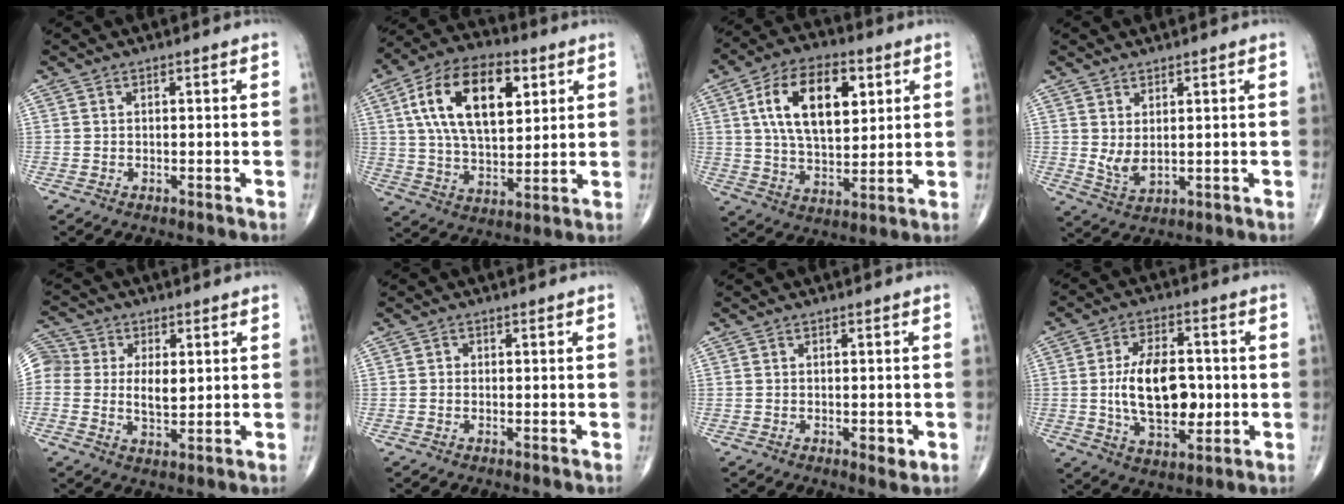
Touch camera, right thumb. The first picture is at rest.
{"total": 19.2, "force": [6.2, 10.2, 15.0], "torque": [-0.246, -0.003, 0.105]}
{"total": 16.6, "force": [5.1, 9.0, 13.0], "torque": [-0.204, -0.006, 0.090]}
{"total": 4.2, "force": [0.9, 2.0, 3.5], "torque": [-0.066, -0.015, 0.028]}
{"total": 14.4, "force": [1.8, 10.8, 9.4], "torque": [-0.185, 0.008, 0.031]}
{"total": 0.7, "force": [-0.1, 0.7, 0.2], "torque": [0.002, 0.002, -0.005]}
{"total": 2.2, "force": [-0.6, 1.1, 1.9], "torque": [-0.020, -0.002, -0.008]}
{"total": 14.5, "force": [-0.4, 8.2, 11.9], "torque": [-0.178, 0.002, -0.002]}